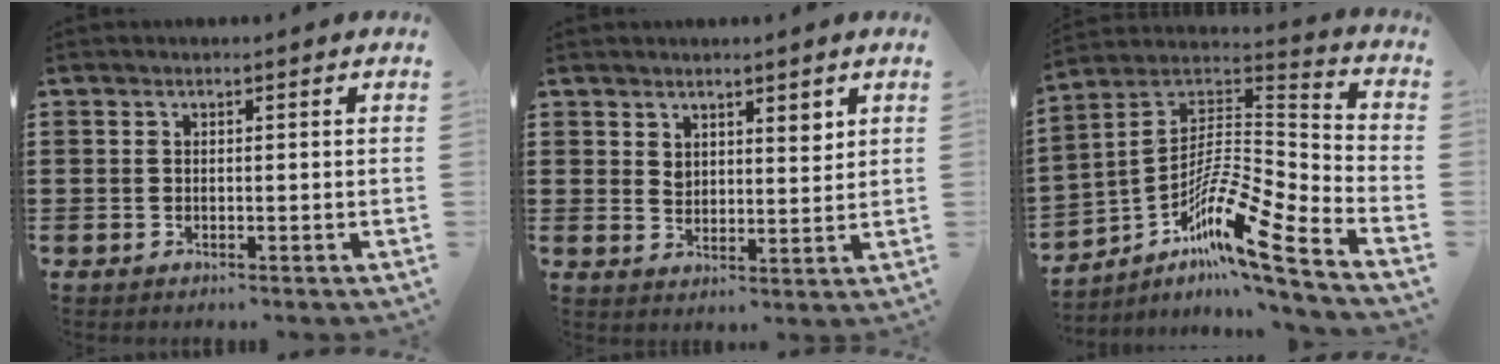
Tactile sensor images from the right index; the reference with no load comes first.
{"total": 3.5, "force": [2.9, 1.6, 0.9], "torque": [-0.017, -0.003, 0.054]}
{"total": 11.1, "force": [-7.0, 1.4, 8.5], "torque": [-0.168, -0.017, -0.144]}